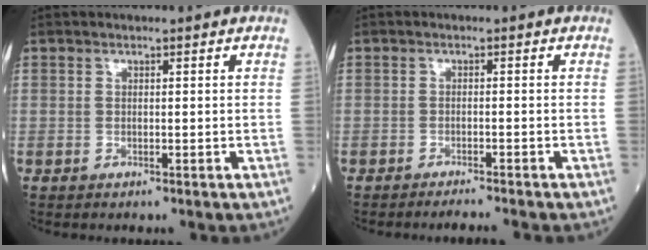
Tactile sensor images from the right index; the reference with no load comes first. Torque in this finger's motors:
{"motor_torque": [0.18, -0.18, -0.02, 0.00]}